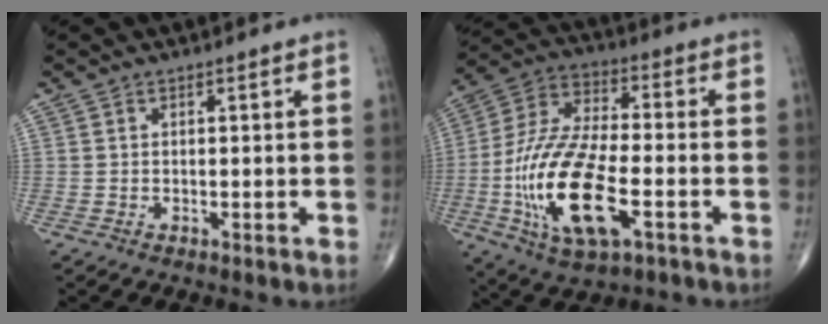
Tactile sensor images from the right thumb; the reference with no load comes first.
{"total": 20.5, "force": [-5.8, 8.6, 17.7], "torque": [-0.360, 0.017, -0.100]}